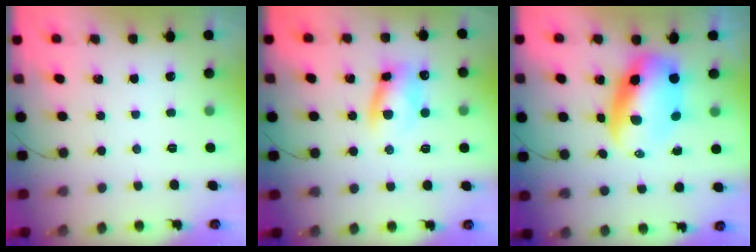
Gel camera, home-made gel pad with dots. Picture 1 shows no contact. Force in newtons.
{"total": 9.2, "press": 9.1, "slide": 1.5}
{"total": 10.7, "press": 10.3, "slide": 2.7}